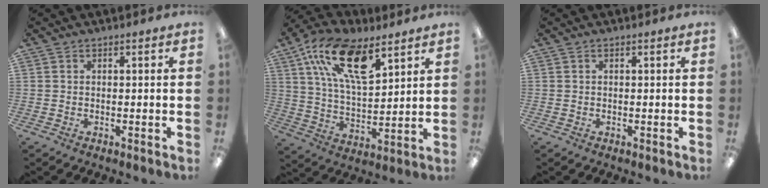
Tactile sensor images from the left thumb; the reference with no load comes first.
{"total": 18.7, "force": [10.6, 8.0, 13.2], "torque": [-0.243, -0.043, 0.185]}
{"total": 0.0}